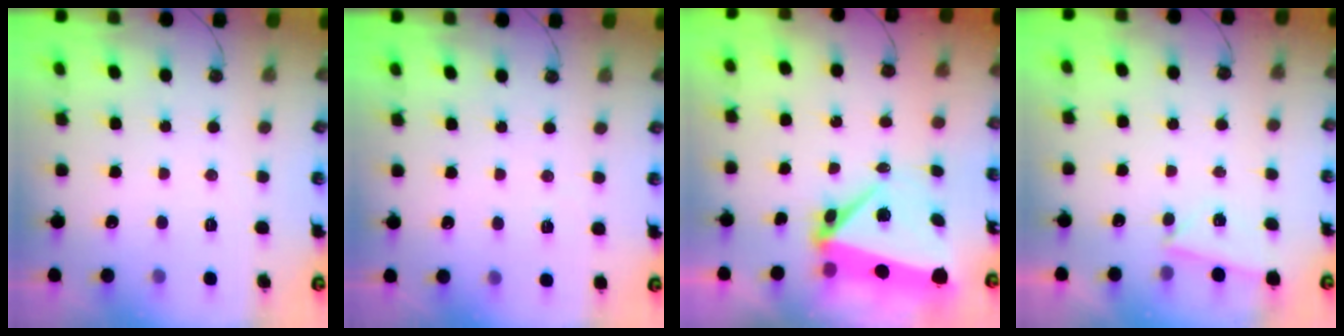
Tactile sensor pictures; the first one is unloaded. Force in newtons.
{"total": 1.6, "press": 1.5, "slide": 0.5}
{"total": 6.7, "press": 6.7, "slide": 1.0}
{"total": 1.8, "press": 1.4, "slide": 1.2}